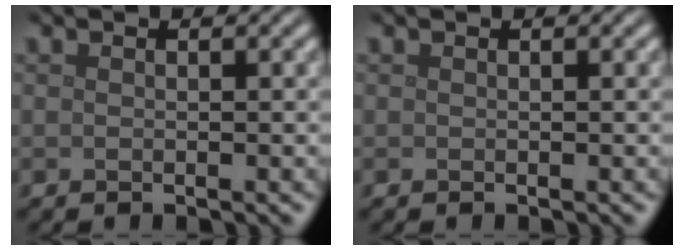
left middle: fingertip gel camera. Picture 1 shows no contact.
{"total": 0.0}